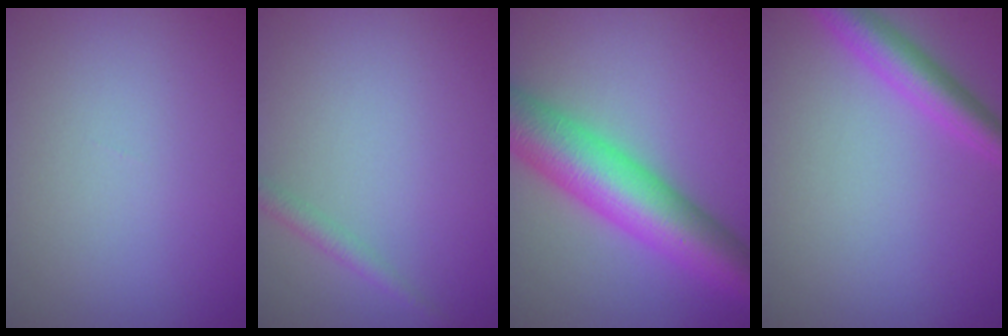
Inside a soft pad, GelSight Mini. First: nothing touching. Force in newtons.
{"total": 1.4, "press": 1.4, "slide": 0.0}
{"total": 9.9, "press": 9.9, "slide": 0.3}
{"total": 3.7, "press": 3.7, "slide": 0.2}